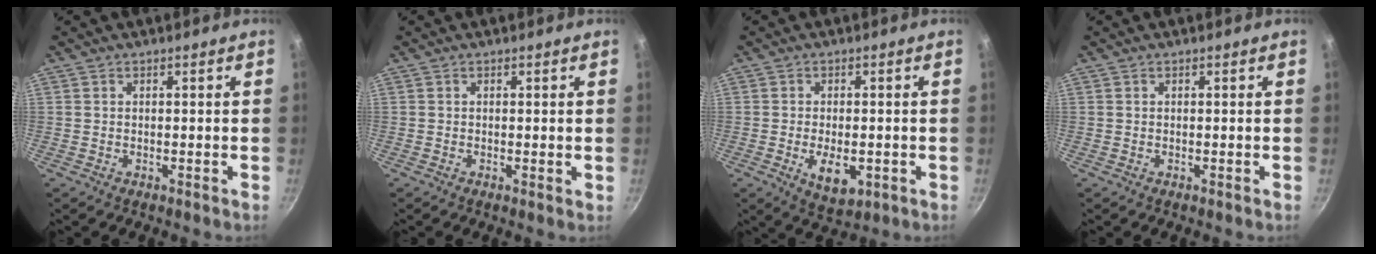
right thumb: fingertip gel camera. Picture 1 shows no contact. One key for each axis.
{"total": 0.6, "fx": 0.1, "fy": 0.2, "fz": 0.5, "tx": -0.008, "ty": -0.002, "tz": 0.000}
{"total": 7.2, "fx": -1.8, "fy": 3.9, "fz": 5.8, "tx": -0.081, "ty": -0.004, "tz": -0.017}
{"total": 0.0}